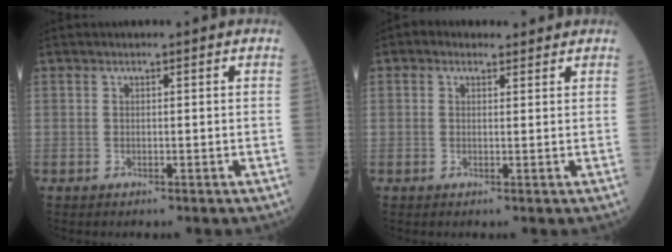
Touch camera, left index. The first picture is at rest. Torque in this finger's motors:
{"motor_torque": [0.84, -0.94, 0.00, 0.06]}